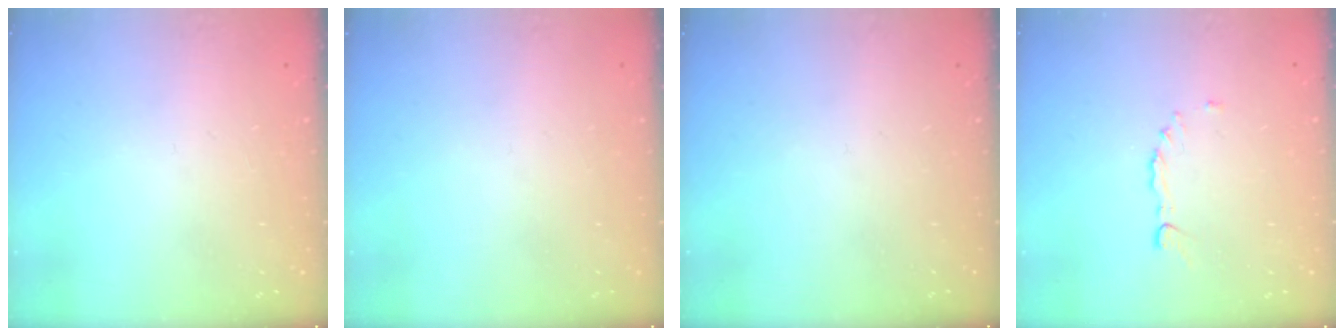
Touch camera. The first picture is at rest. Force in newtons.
{"total": 0.0}
{"total": 0.0}
{"total": 2.3, "press": 2.2, "slide": 0.7}